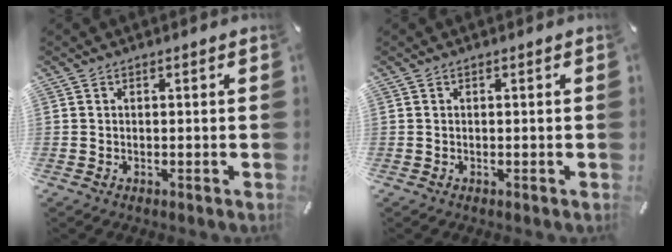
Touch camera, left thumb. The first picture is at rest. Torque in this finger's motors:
{"motor_torque": [-0.15, -0.08, 0.00, 0.00, 0.00]}